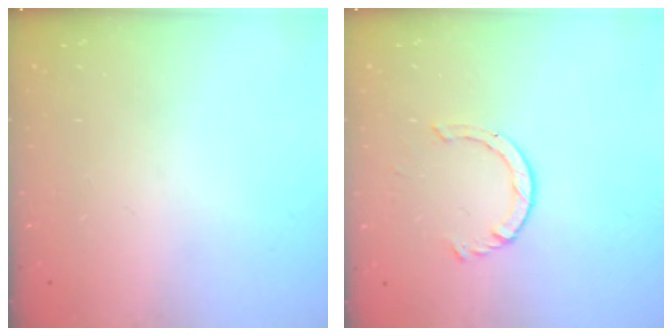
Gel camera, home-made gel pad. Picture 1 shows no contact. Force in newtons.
{"total": 2.3, "press": 2.3, "slide": 0.2}